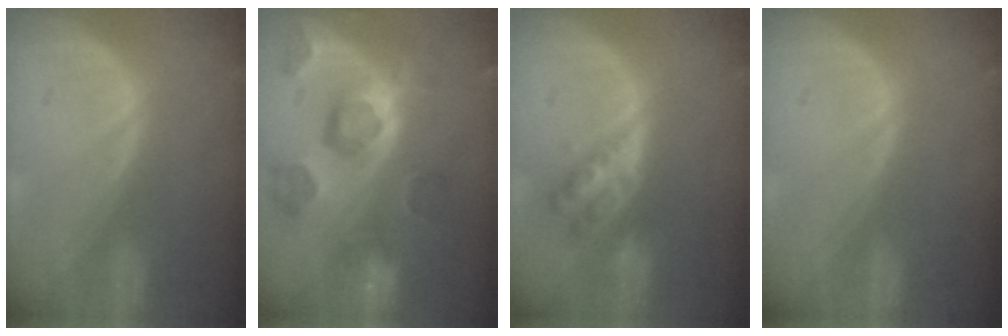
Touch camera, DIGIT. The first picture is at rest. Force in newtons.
{"total": 11.2, "press": 9.9, "slide": 5.3}
{"total": 6.1, "press": 5.4, "slide": 3.0}
{"total": 0.0}